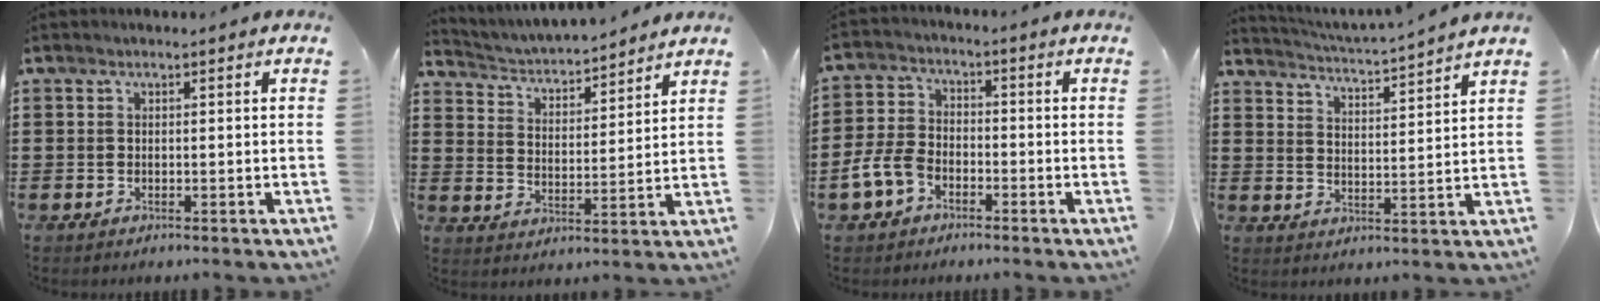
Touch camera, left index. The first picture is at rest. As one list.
[{"total": 3.6, "force": [3.6, 0.2, 0.4], "torque": [-0.030, -0.033, 0.056]}, {"total": 5.9, "force": [-3.2, 3.5, 3.5], "torque": [-0.095, 0.003, -0.070]}, {"total": 3.4, "force": [3.2, -0.9, 0.7], "torque": [-0.031, -0.030, 0.049]}]